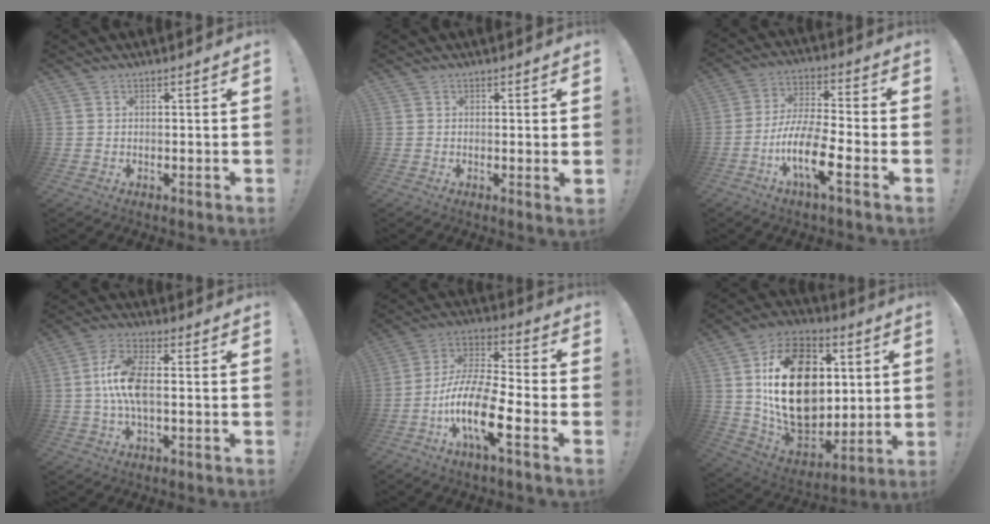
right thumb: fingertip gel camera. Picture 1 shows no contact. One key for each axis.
{"total": 1.8, "fx": 0.6, "fy": -0.3, "fz": 1.7, "tx": -0.013, "ty": -0.010, "tz": 0.006}
{"total": 15.6, "fx": -6.6, "fy": 4.8, "fz": 13.3, "tx": -0.255, "ty": 0.020, "tz": -0.112}
{"total": 11.4, "fx": -0.3, "fy": 5.0, "fz": 10.3, "tx": -0.204, "ty": 0.003, "tz": -0.005}
{"total": 19.3, "fx": -7.9, "fy": 6.1, "fz": 16.5, "tx": -0.327, "ty": 0.028, "tz": -0.137}
{"total": 27.0, "fx": 4.1, "fy": 19.1, "fz": 18.6, "tx": -0.323, "ty": -0.018, "tz": 0.096}